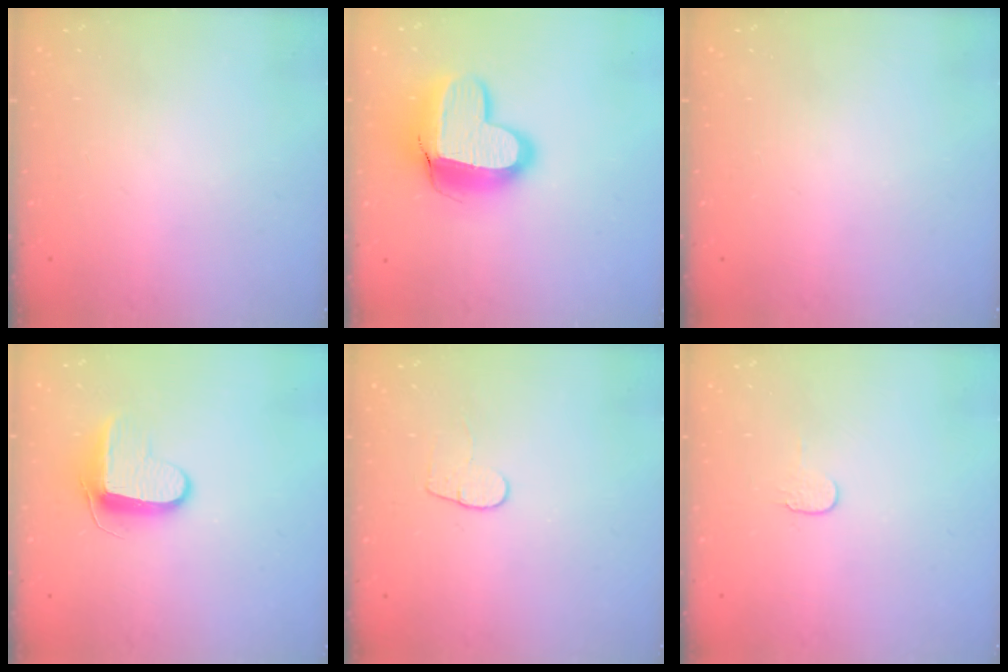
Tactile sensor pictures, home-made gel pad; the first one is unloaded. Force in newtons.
{"total": 17.3, "press": 17.2, "slide": 1.3}
{"total": 0.0}
{"total": 9.8, "press": 9.7, "slide": 1.1}
{"total": 4.5, "press": 4.4, "slide": 0.5}
{"total": 4.0, "press": 3.9, "slide": 0.5}